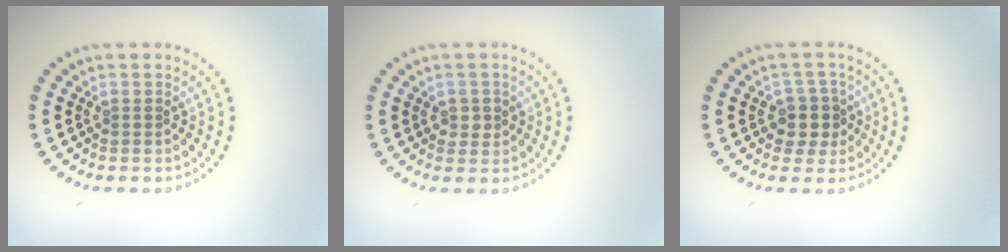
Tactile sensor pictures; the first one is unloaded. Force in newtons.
{"total": 1.5, "press": 1.4, "slide": 0.4}
{"total": 2.7, "press": 2.4, "slide": 1.2}